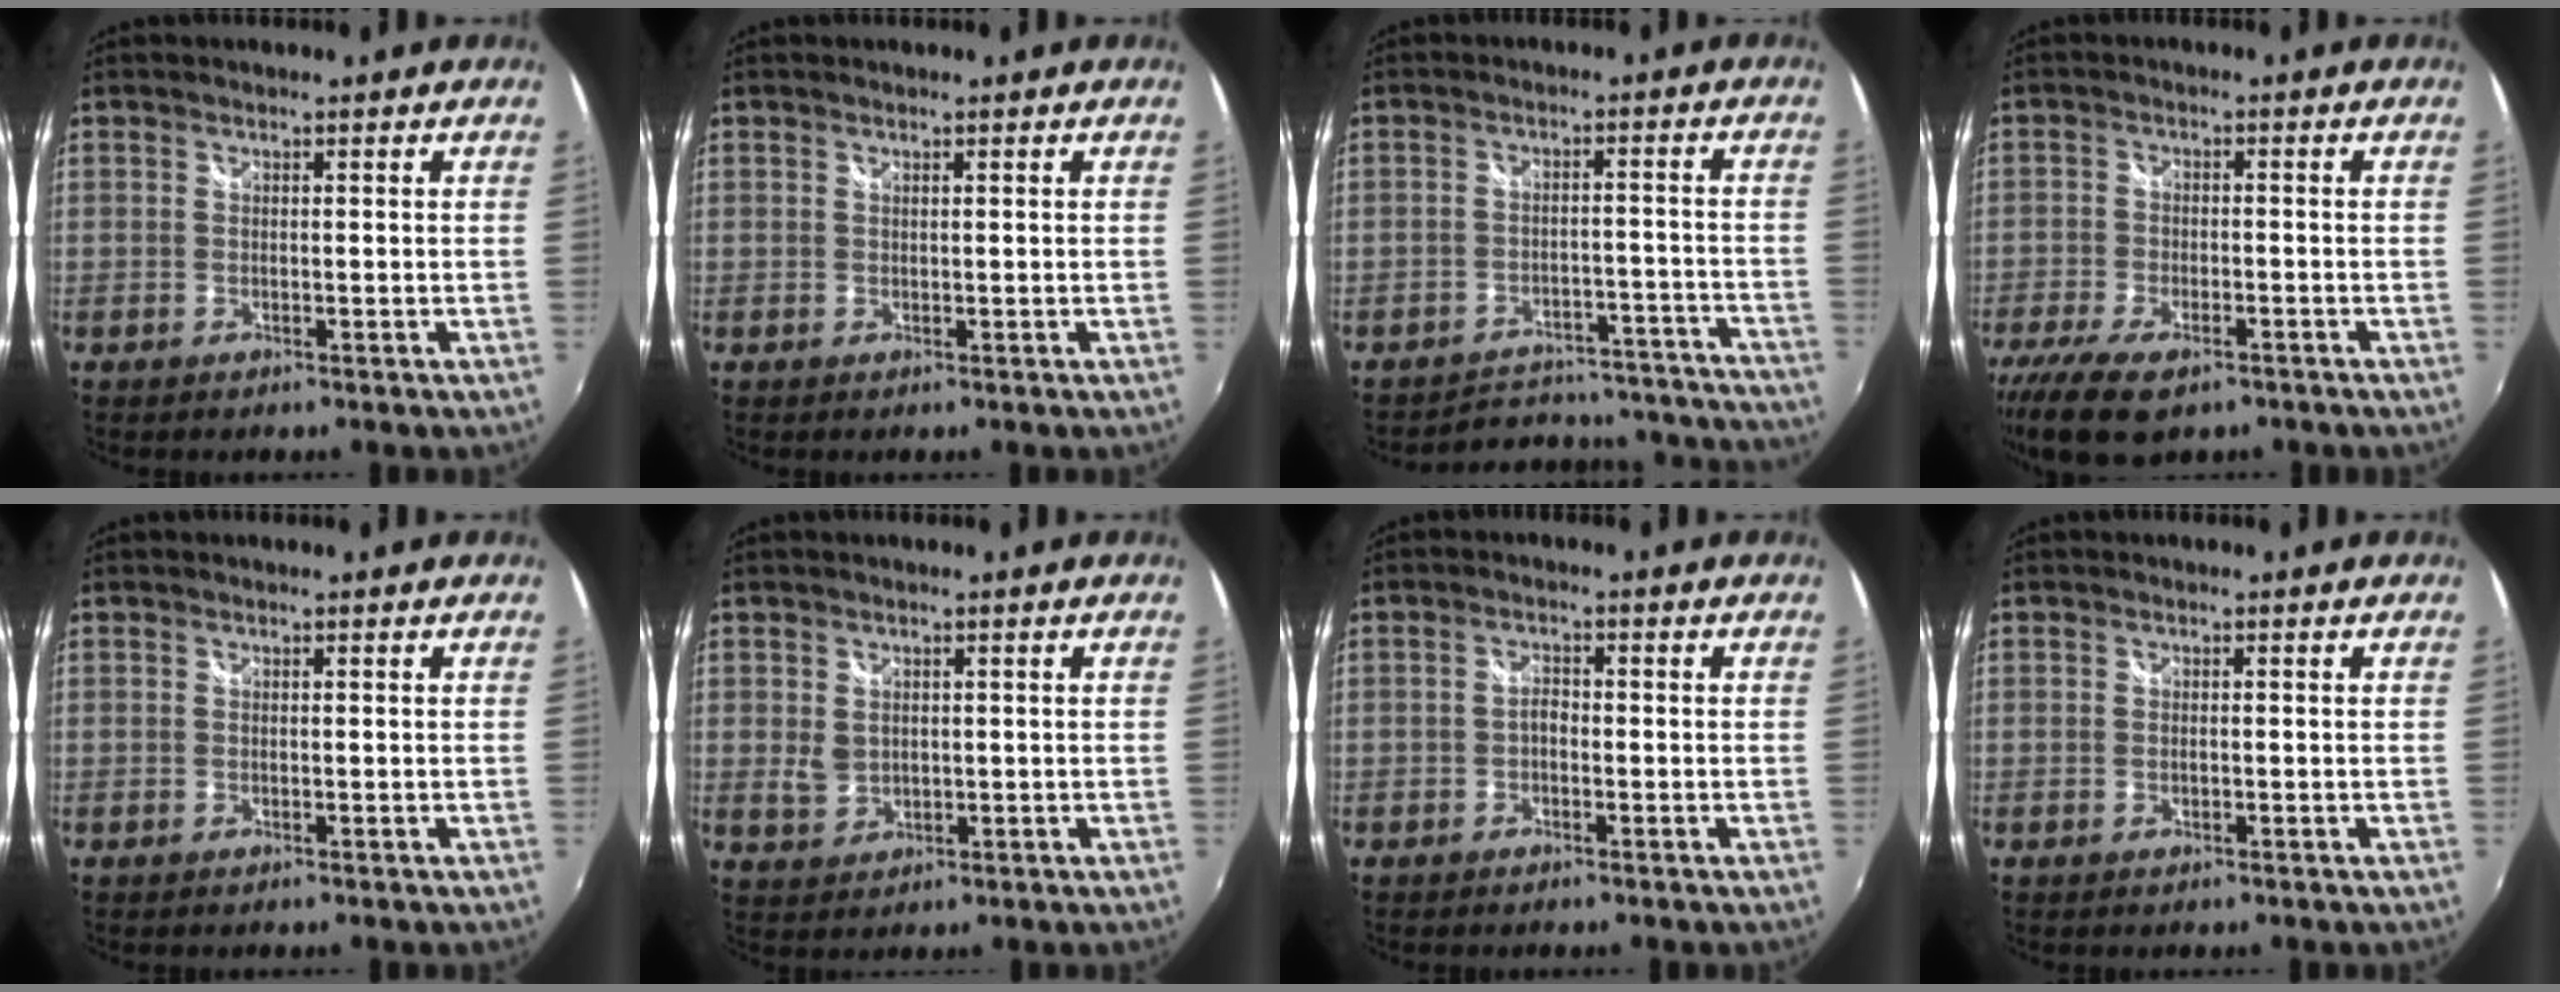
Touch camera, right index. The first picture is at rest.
{"total": 0.0}
{"total": 19.3, "force": [-17.9, 6.2, 3.6], "torque": [-0.068, 0.045, -0.208]}
{"total": 12.4, "force": [-8.6, 5.1, 7.4], "torque": [-0.177, -0.041, -0.148]}
{"total": 0.0}
{"total": 3.6, "force": [0.4, 2.9, 2.1], "torque": [-0.037, -0.002, 0.011]}
{"total": 1.7, "force": [-0.8, 1.0, 1.1], "torque": [-0.023, 0.004, -0.017]}
{"total": 0.8, "force": [-0.2, 0.4, 0.6], "torque": [-0.014, -0.001, -0.005]}